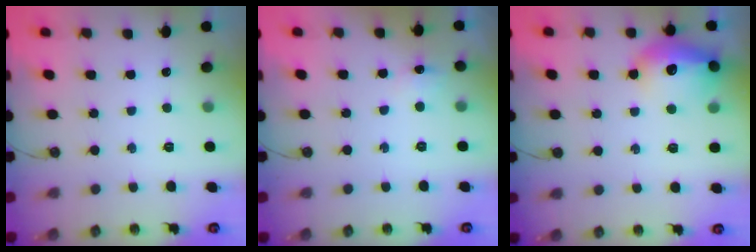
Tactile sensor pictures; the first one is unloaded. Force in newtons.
{"total": 6.1, "press": 6.0, "slide": 1.1}
{"total": 17.2, "press": 17.2, "slide": 1.4}